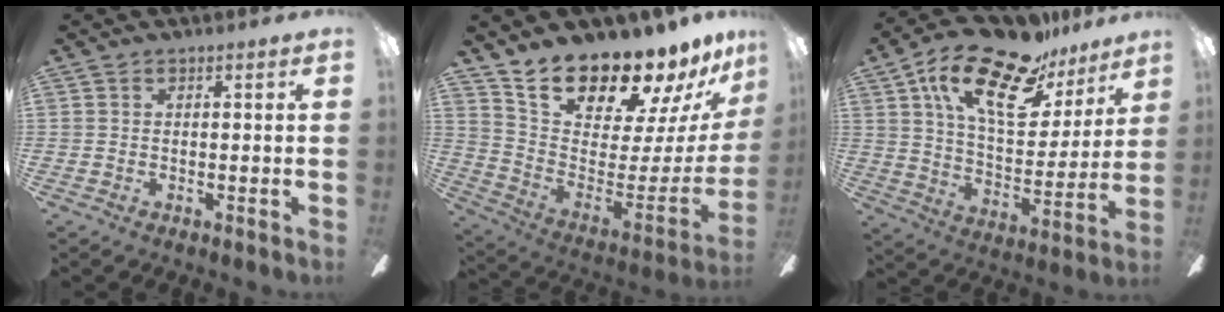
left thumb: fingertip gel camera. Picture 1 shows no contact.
{"total": 18.0, "force": [16.3, 4.8, 6.0], "torque": [-0.101, -0.149, 0.286]}
{"total": 23.0, "force": [14.3, 10.0, 14.9], "torque": [-0.251, -0.071, 0.245]}